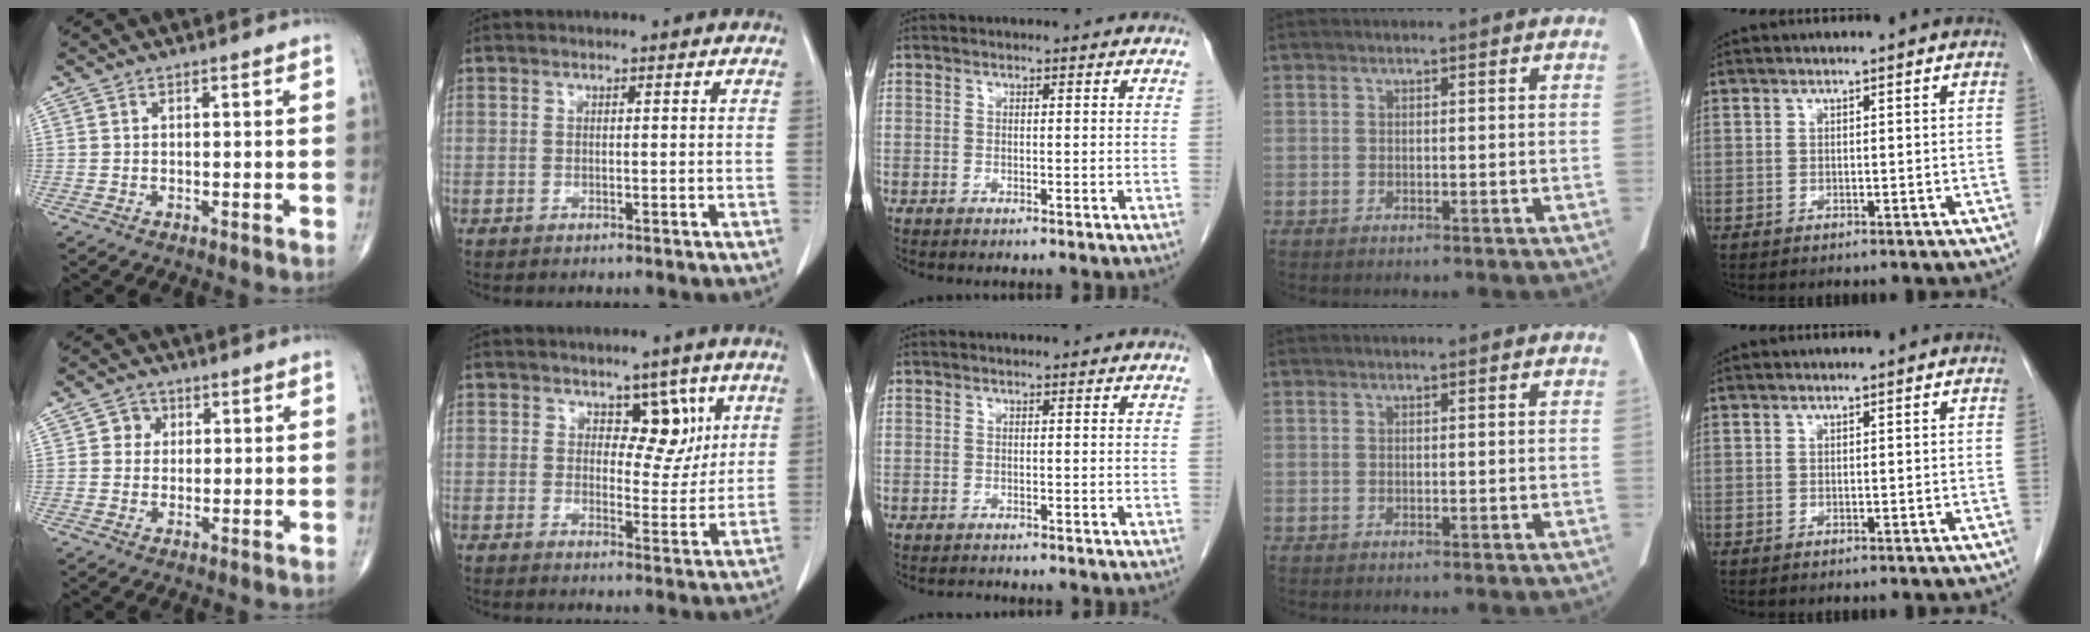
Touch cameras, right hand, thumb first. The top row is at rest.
{"thumb": {"total": 3.2, "force": [0.7, 2.9, 0.9], "torque": [0.008, 0.003, 0.004]}, "index": {"total": 5.6, "force": [2.6, 3.3, 3.8], "torque": [-0.036, 0.000, 0.038]}, "middle": {"total": 0.6, "force": [-0.6, 0.1, -0.1], "torque": [-0.003, -0.003, -0.011]}}